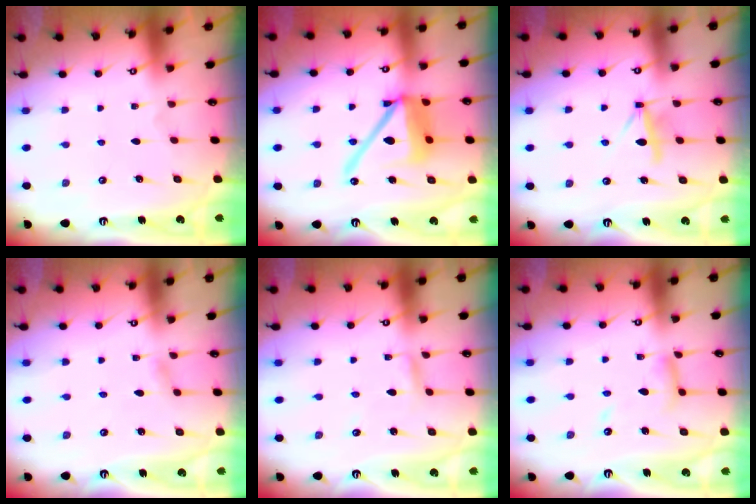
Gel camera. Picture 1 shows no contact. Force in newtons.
{"total": 15.8, "press": 15.7, "slide": 2.2}
{"total": 7.4, "press": 7.3, "slide": 1.0}
{"total": 1.9, "press": 1.8, "slide": 0.2}
{"total": 2.6, "press": 2.6, "slide": 0.1}
{"total": 10.8, "press": 10.8, "slide": 1.1}